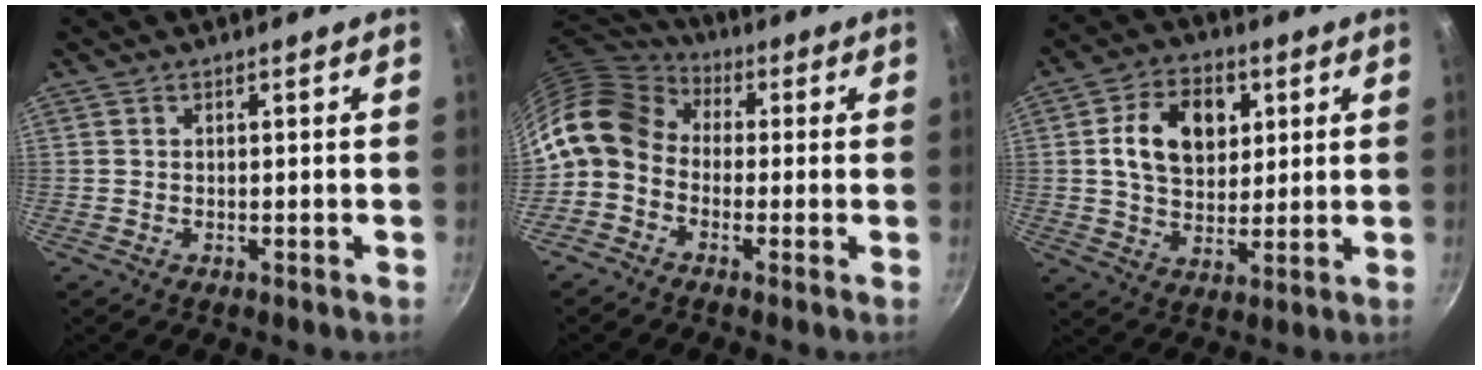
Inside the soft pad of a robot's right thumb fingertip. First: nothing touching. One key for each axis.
{"total": 13.2, "fx": 0.2, "fy": 10.5, "fz": 8.1, "tx": -0.133, "ty": 0.038, "tz": -0.020}
{"total": 13.1, "fx": 3.3, "fy": 9.2, "fz": 8.7, "tx": -0.116, "ty": -0.001, "tz": 0.049}